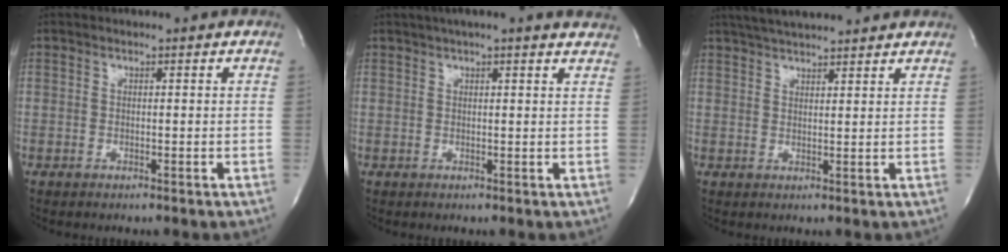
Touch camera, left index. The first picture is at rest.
{"total": 10.9, "force": [9.7, 0.7, 5.0], "torque": [-0.071, 0.017, 0.104]}
{"total": 11.2, "force": [10.0, 1.4, 4.8], "torque": [-0.084, 0.030, 0.143]}